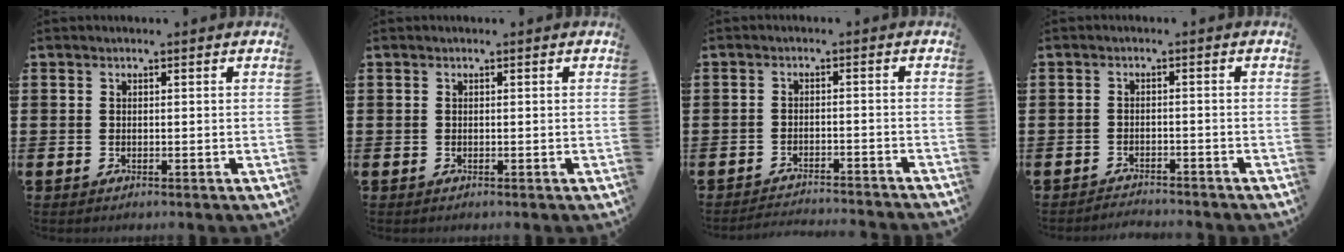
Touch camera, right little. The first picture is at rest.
{"total": 0.0}
{"total": 2.2, "force": [-2.2, -0.3, 0.0], "torque": [-0.002, 0.003, -0.047]}
{"total": 1.8, "force": [-1.8, -0.1, -0.2], "torque": [0.000, 0.005, -0.039]}